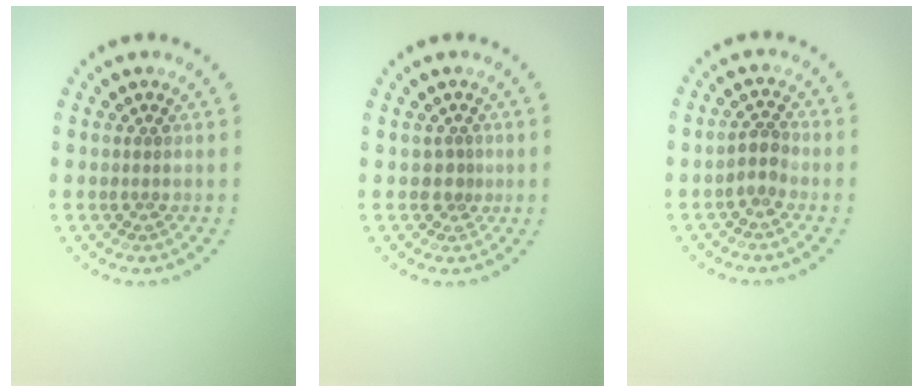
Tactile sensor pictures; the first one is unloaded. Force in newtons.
{"total": 1.0, "press": 0.6, "slide": 0.8}
{"total": 1.5, "press": 1.2, "slide": 0.8}